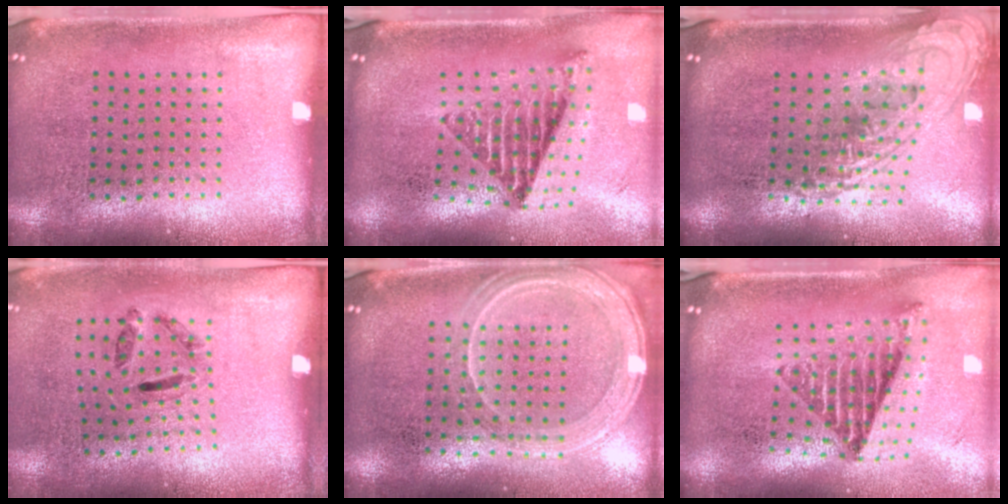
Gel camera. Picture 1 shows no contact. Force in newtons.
{"total": 1.6, "press": 1.3, "slide": 1.0}
{"total": 2.0, "press": 1.5, "slide": 1.3}
{"total": 1.4, "press": 0.8, "slide": 1.2}
{"total": 1.3, "press": 1.3, "slide": 0.1}
{"total": 1.5, "press": 1.3, "slide": 0.9}